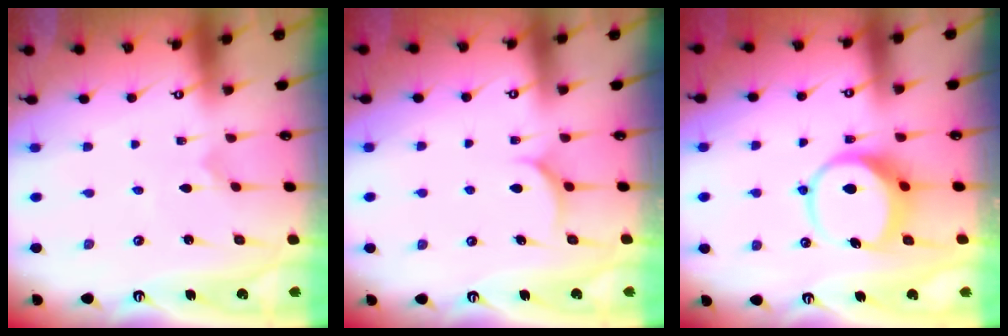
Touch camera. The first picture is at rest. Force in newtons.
{"total": 5.0, "press": 5.0, "slide": 0.6}
{"total": 8.7, "press": 8.6, "slide": 1.2}